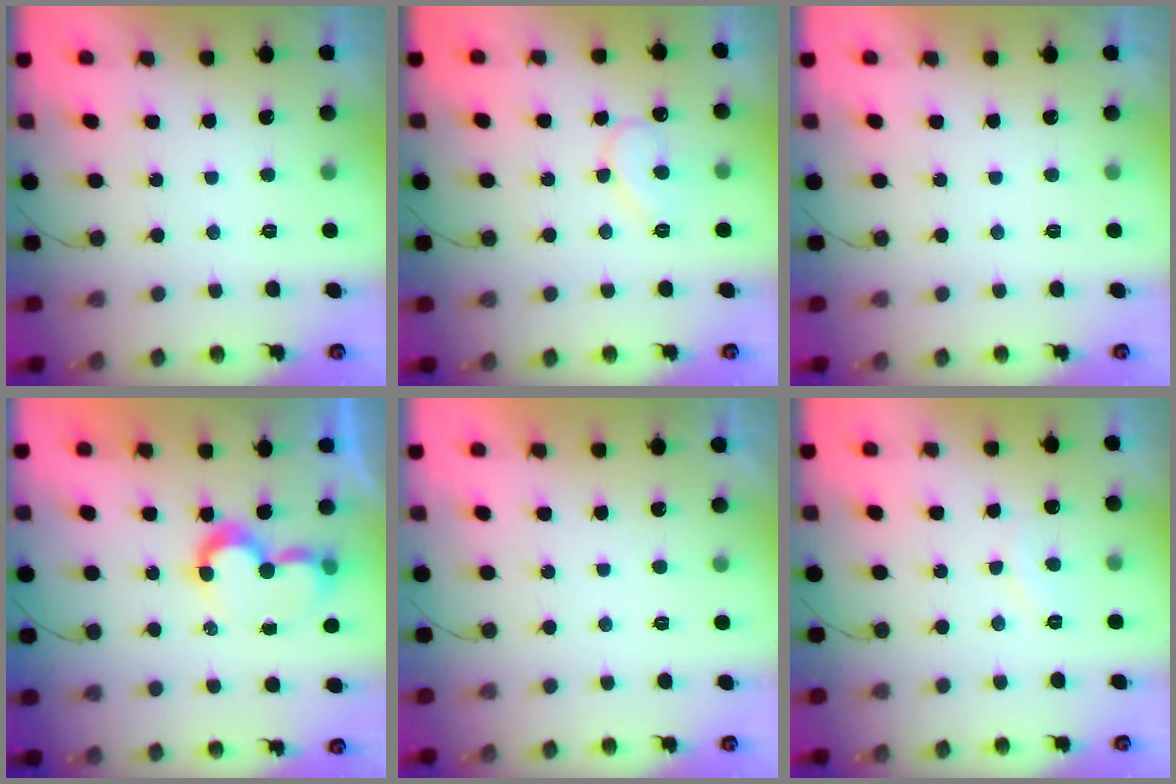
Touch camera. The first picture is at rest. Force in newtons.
{"total": 8.6, "press": 8.5, "slide": 0.7}
{"total": 1.8, "press": 1.8, "slide": 0.1}
{"total": 8.8, "press": 8.7, "slide": 0.7}
{"total": 1.7, "press": 1.7, "slide": 0.1}
{"total": 6.1, "press": 6.1, "slide": 0.5}